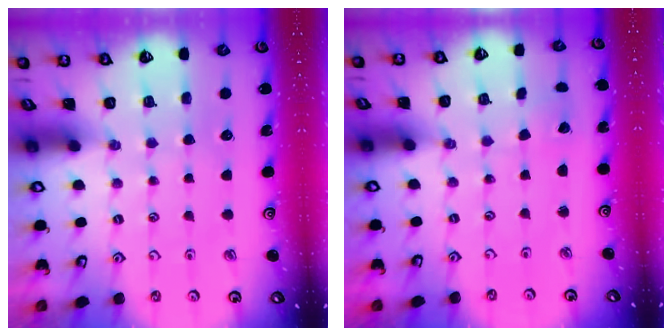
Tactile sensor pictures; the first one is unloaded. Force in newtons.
{"total": 1.6, "press": 1.6, "slide": 0.0}